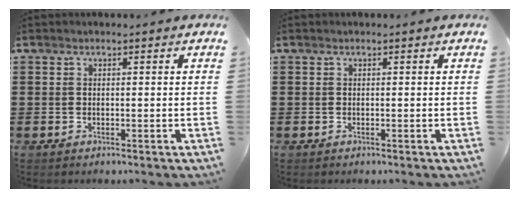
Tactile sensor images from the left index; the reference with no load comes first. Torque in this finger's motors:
{"motor_torque": [-0.12, -0.11, -0.03, -0.01]}